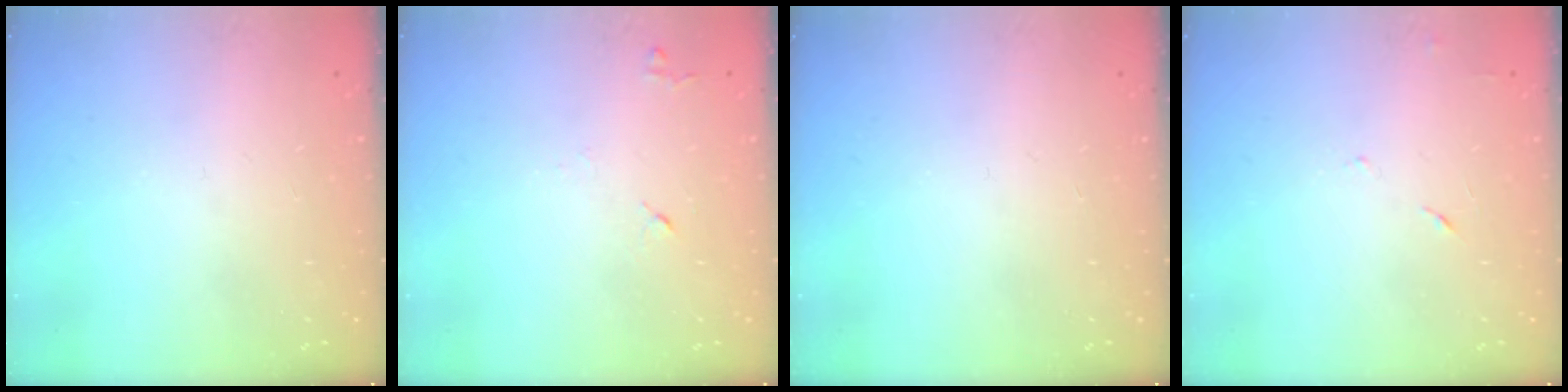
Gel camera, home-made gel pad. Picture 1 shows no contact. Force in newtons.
{"total": 5.6, "press": 5.5, "slide": 0.9}
{"total": 0.0}
{"total": 3.9, "press": 3.8, "slide": 0.9}